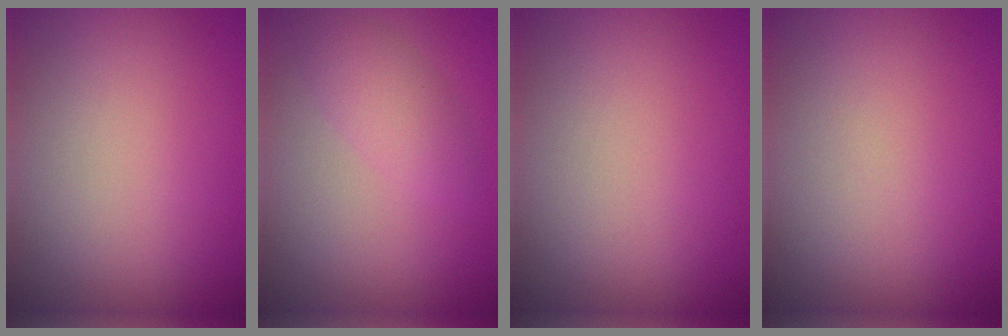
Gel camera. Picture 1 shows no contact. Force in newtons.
{"total": 1.7, "press": 1.7, "slide": 0.0}
{"total": 0.0}
{"total": 0.0}